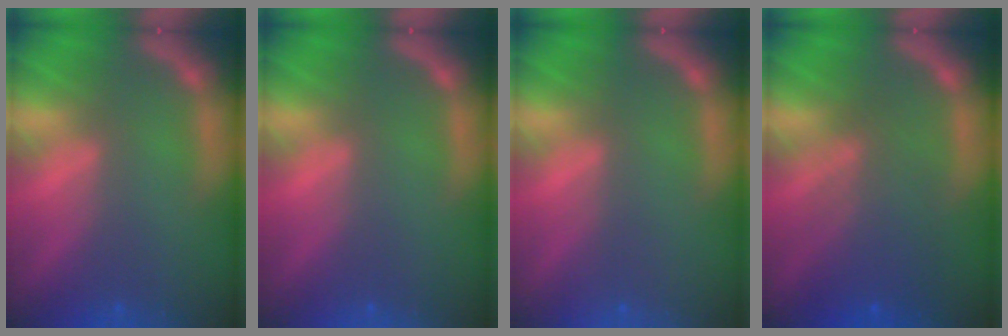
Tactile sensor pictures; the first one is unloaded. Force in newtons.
{"total": 0.0}
{"total": 0.0}
{"total": 5.6}